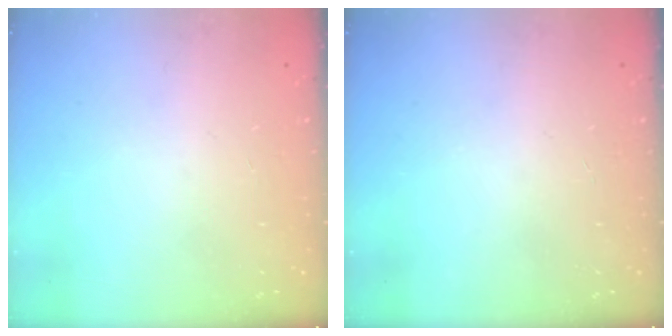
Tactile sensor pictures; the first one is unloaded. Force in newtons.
{"total": 0.0}